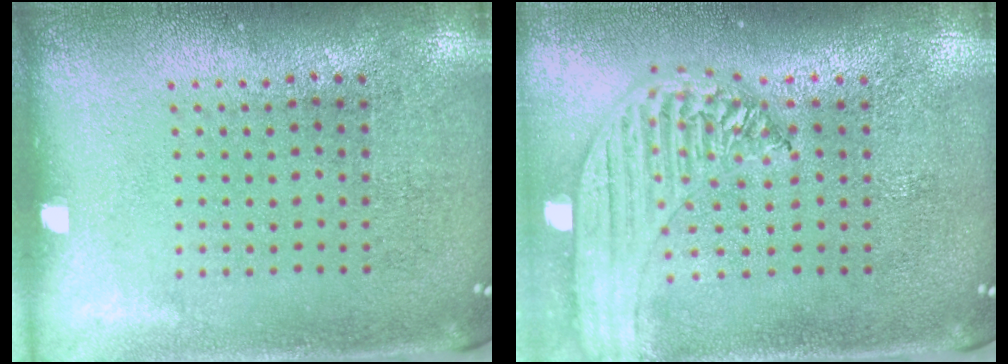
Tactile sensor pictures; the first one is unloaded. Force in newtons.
{"total": 1.8, "press": 1.7, "slide": 0.6}